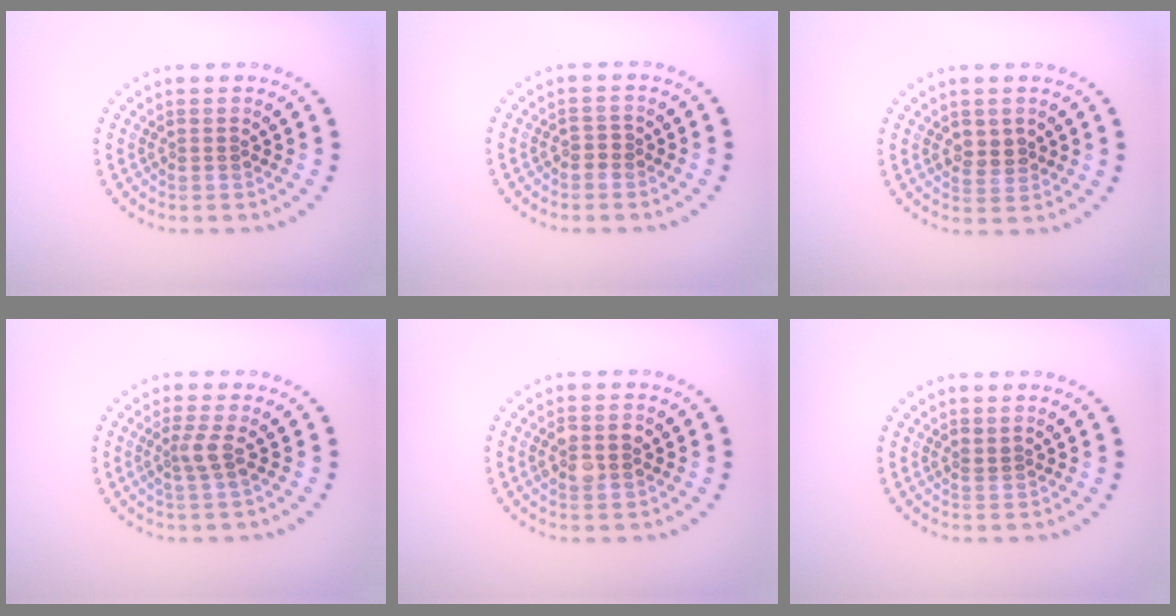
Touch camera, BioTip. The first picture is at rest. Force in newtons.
{"total": 0.7, "press": 0.5, "slide": 0.6}
{"total": 1.9, "press": 1.8, "slide": 0.6}
{"total": 1.9, "press": 1.4, "slide": 1.3}
{"total": 2.5, "press": 2.5, "slide": 0.2}
{"total": 0.6, "press": 0.2, "slide": 0.5}